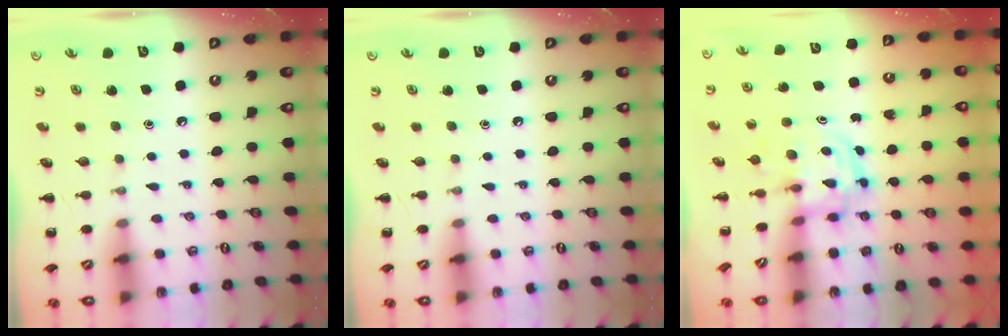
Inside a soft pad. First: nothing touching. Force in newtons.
{"total": 0.0}
{"total": 2.7, "press": 2.7, "slide": 0.3}